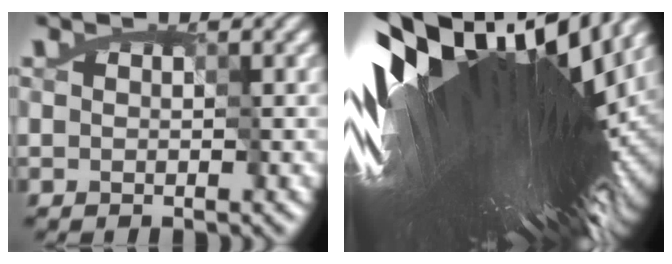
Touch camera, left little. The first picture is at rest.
{"total": 18.9, "force": [5.5, 4.9, 17.4], "torque": [-0.325, 0.012, 0.103]}